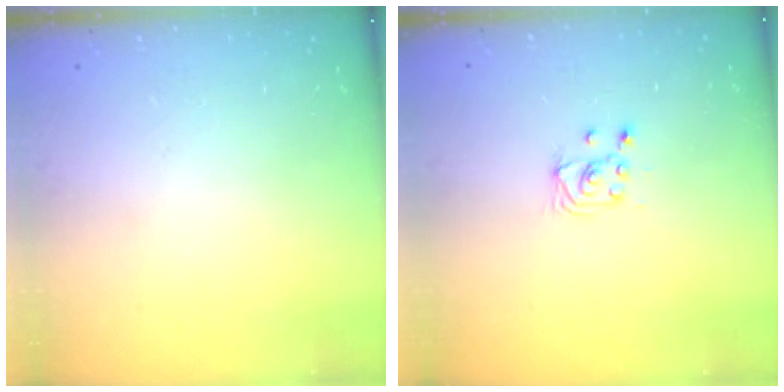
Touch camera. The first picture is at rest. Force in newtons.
{"total": 3.5, "press": 3.5, "slide": 0.4}